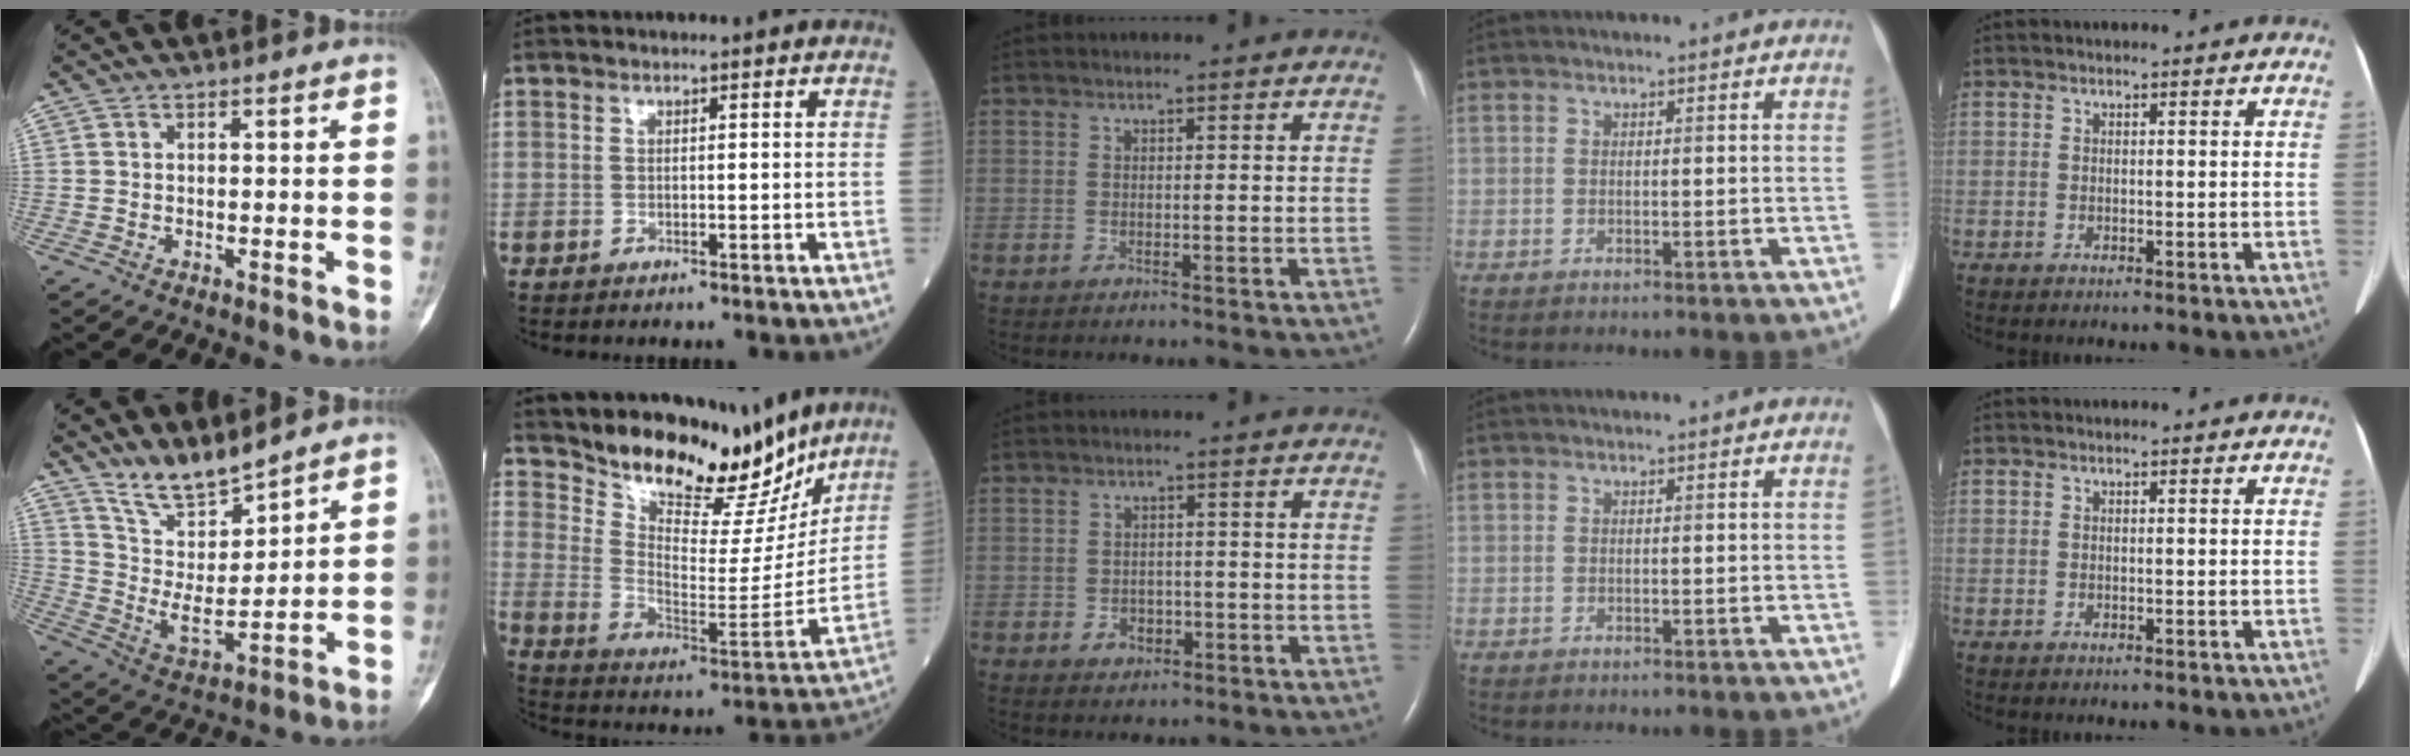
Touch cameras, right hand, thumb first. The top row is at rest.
{"thumb": {"total": 9.4, "force": [8.4, 1.5, 3.8], "torque": [-0.058, -0.072, 0.177]}, "index": {"total": 17.7, "force": [15.1, 4.9, 7.8], "torque": [-0.126, -0.037, 0.244]}, "middle": {"total": 2.7, "force": [-1.2, 2.0, 1.3], "torque": [-0.014, 0.005, -0.010]}}